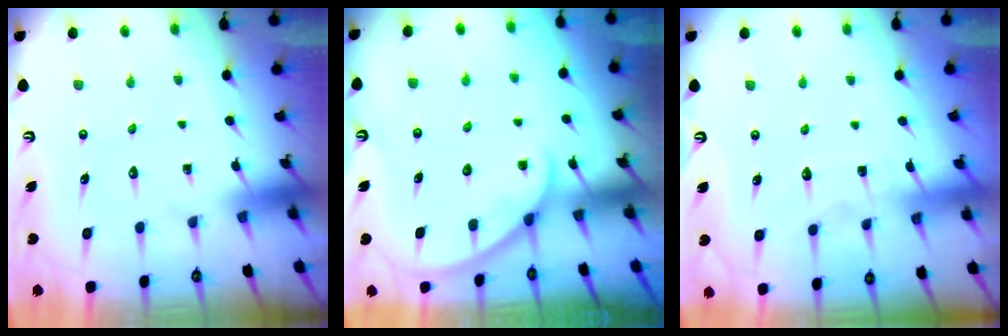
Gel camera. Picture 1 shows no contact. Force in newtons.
{"total": 2.9, "press": 2.9, "slide": 0.4}
{"total": 4.3, "press": 4.3, "slide": 0.1}